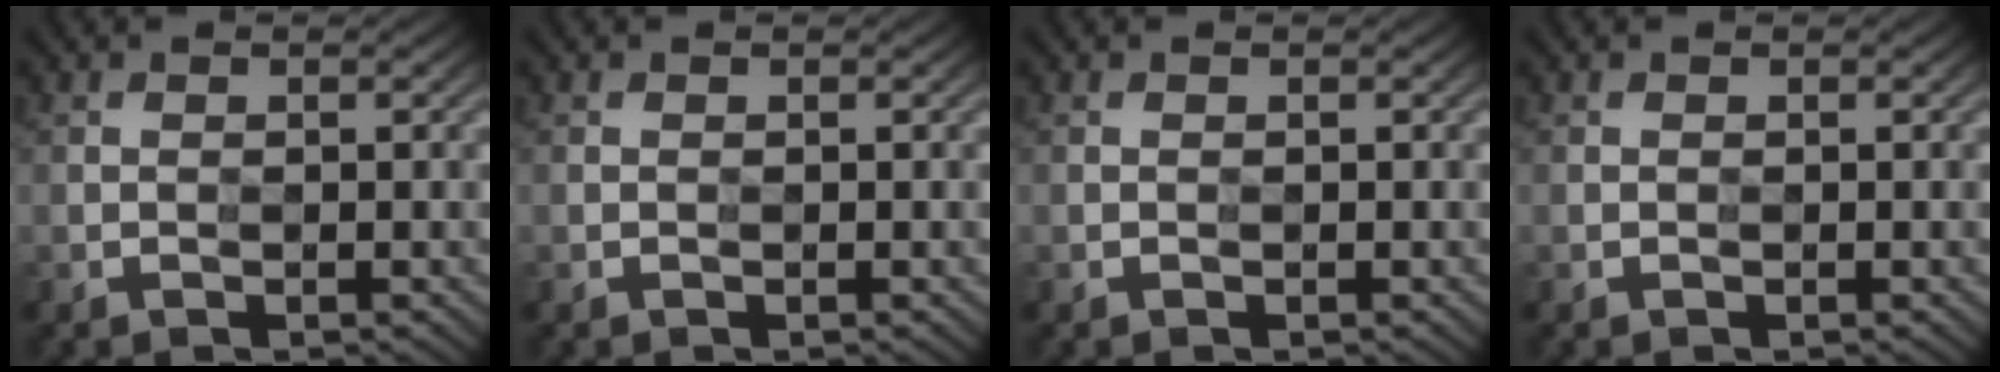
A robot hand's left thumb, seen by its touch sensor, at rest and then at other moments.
{"total": 0.0}
{"total": 0.0}
{"total": 0.0}